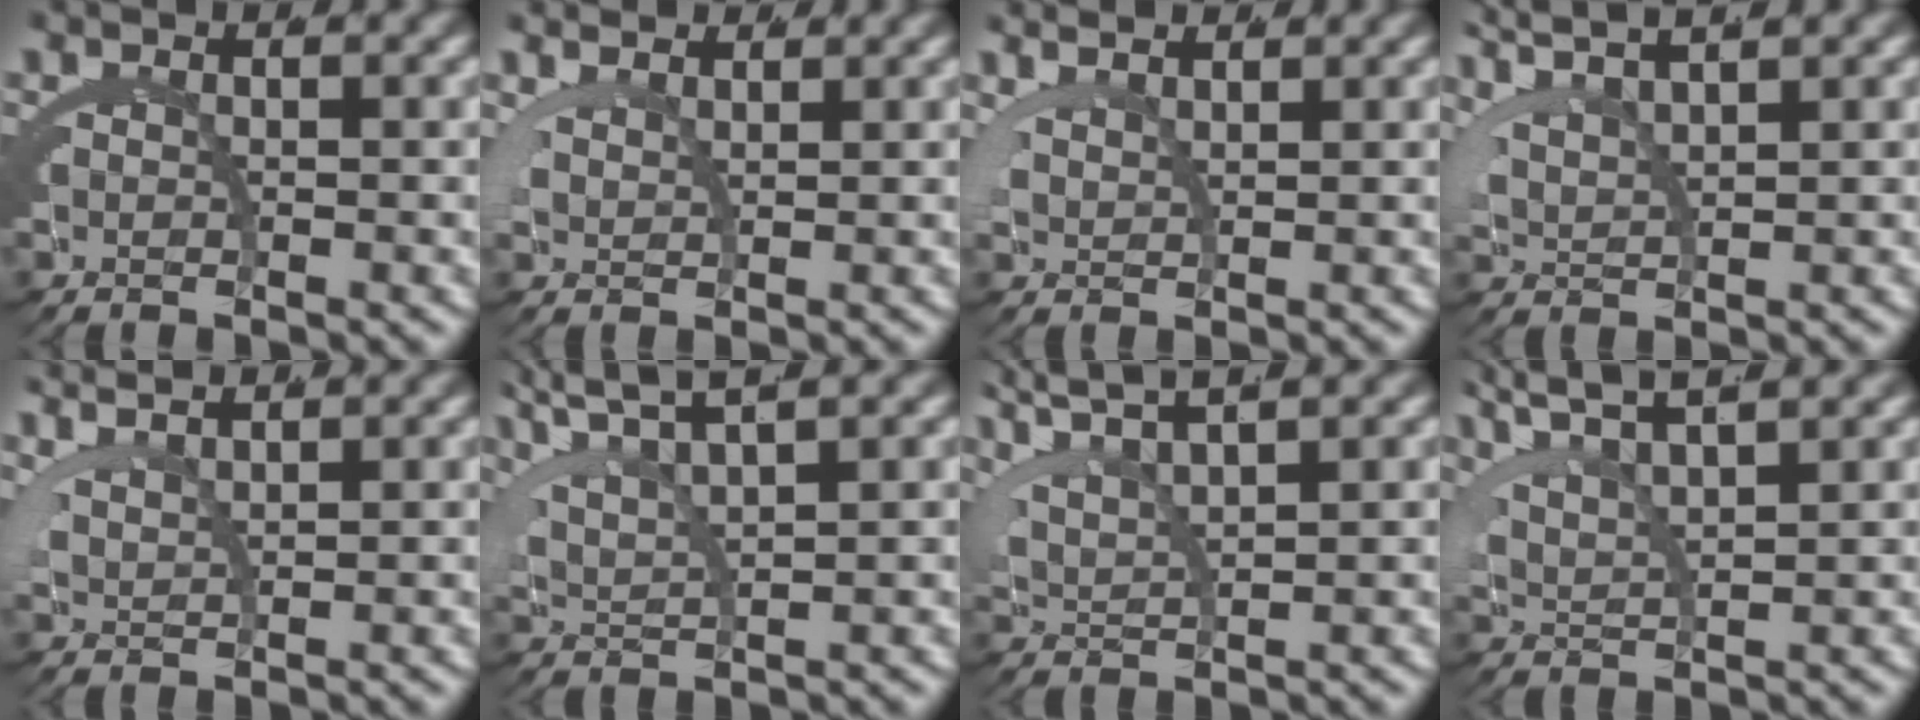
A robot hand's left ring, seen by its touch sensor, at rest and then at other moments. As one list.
[{"total": 2.7, "force": [2.5, 0.7, 0.7], "torque": [-0.019, 0.007, 0.042]}, {"total": 2.9, "force": [2.8, 0.4, 0.7], "torque": [-0.020, 0.009, 0.047]}, {"total": 4.7, "force": [4.4, 0.4, 1.7], "torque": [-0.036, 0.015, 0.073]}, {"total": 3.4, "force": [3.3, 0.1, 1.0], "torque": [-0.027, 0.012, 0.056]}, {"total": 3.4, "force": [3.0, 0.1, 1.6], "torque": [-0.045, 0.004, 0.058]}, {"total": 3.7, "force": [3.4, 0.2, 1.4], "torque": [-0.039, 0.005, 0.063]}, {"total": 3.9, "force": [3.5, 0.0, 1.7], "torque": [-0.044, 0.005, 0.064]}]